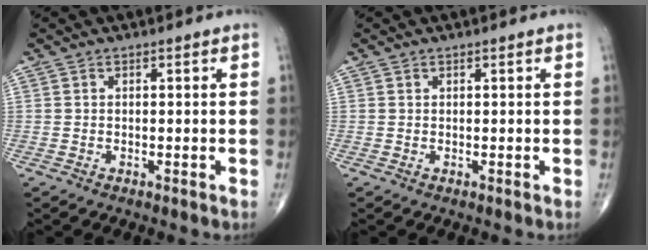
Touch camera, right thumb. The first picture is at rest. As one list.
[{"total": 0.0}]